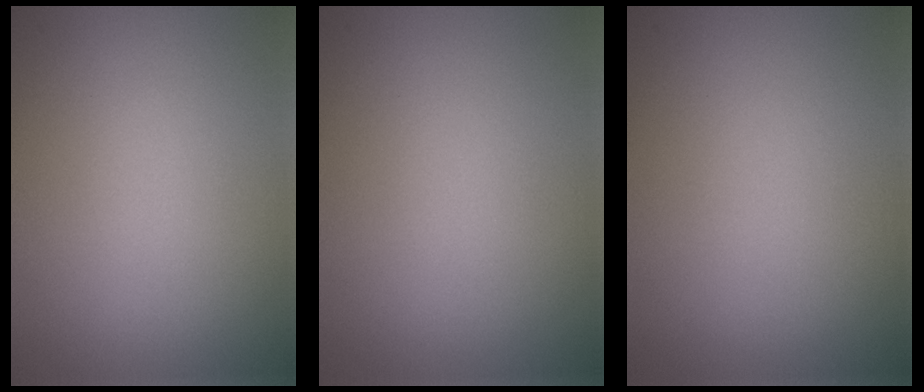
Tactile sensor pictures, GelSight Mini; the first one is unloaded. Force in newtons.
{"total": 0.0}
{"total": 0.0}